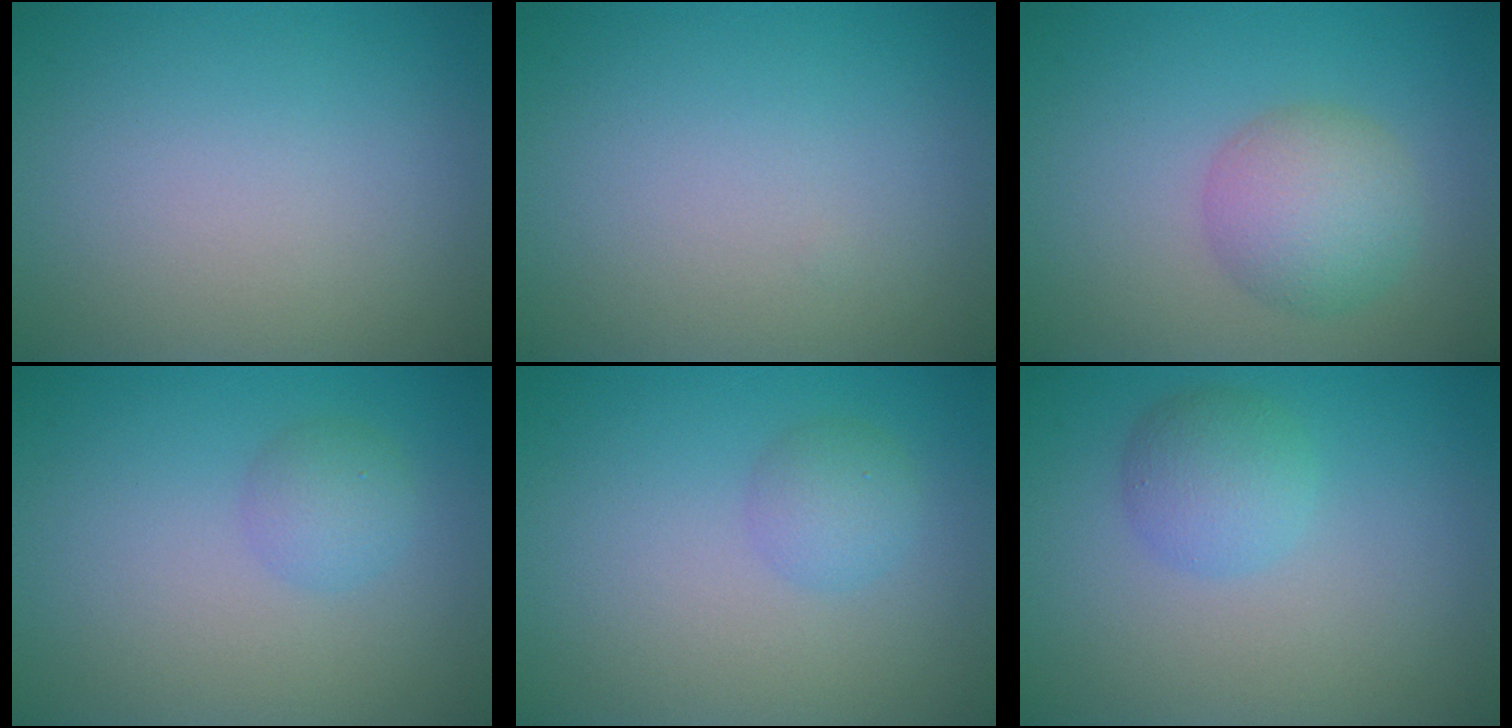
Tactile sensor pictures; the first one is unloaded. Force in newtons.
{"total": 0.0}
{"total": 4.3, "press": 4.3, "slide": 0.1}
{"total": 1.8, "press": 1.8, "slide": 0.1}
{"total": 1.8, "press": 1.8, "slide": 0.1}
{"total": 2.7, "press": 2.7, "slide": 0.1}